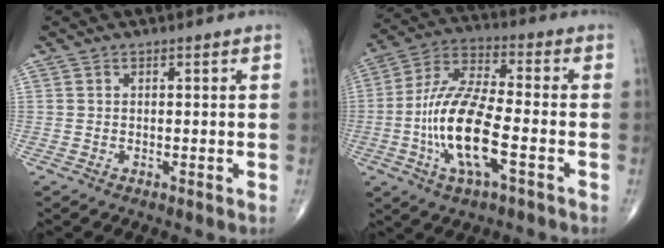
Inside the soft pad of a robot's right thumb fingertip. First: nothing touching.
{"total": 15.8, "force": [-4.3, 5.1, 14.3], "torque": [-0.295, 0.027, -0.082]}